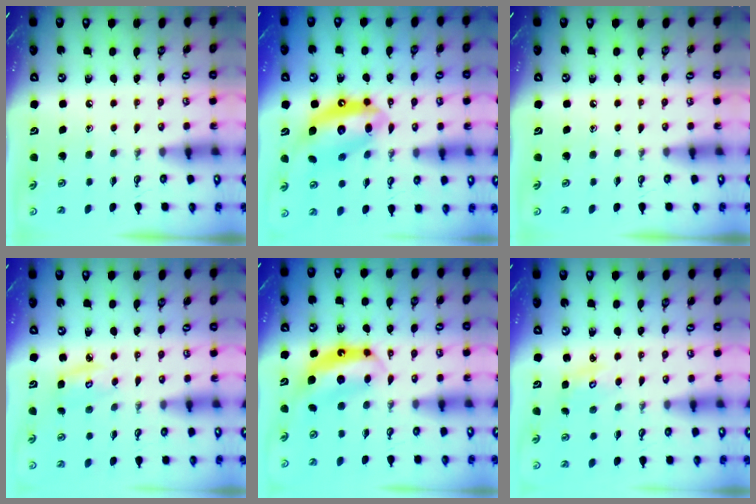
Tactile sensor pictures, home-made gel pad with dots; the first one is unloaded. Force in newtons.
{"total": 15.4, "press": 15.3, "slide": 1.7}
{"total": 0.0}
{"total": 3.9, "press": 3.9, "slide": 0.5}
{"total": 6.8, "press": 6.8, "slide": 0.5}
{"total": 2.7, "press": 2.7, "slide": 0.3}